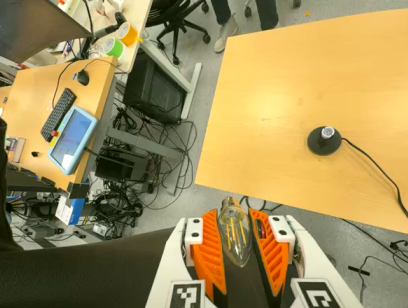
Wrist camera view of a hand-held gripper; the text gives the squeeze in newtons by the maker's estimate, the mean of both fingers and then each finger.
{"total": 13.7, "left": 14.0, "right": 13.4}